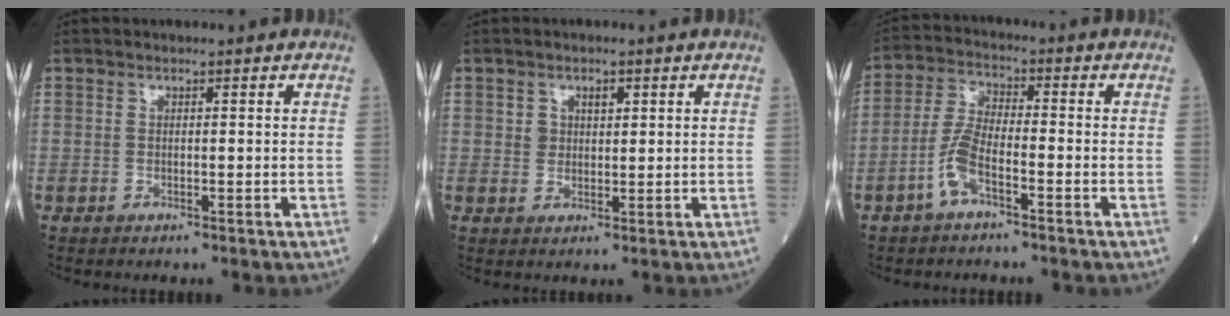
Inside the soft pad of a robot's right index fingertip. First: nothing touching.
{"total": 2.5, "force": [1.1, 1.7, 1.4], "torque": [-0.020, 0.002, 0.019]}
{"total": 5.8, "force": [-2.9, 1.7, 4.7], "torque": [-0.108, 0.006, -0.062]}